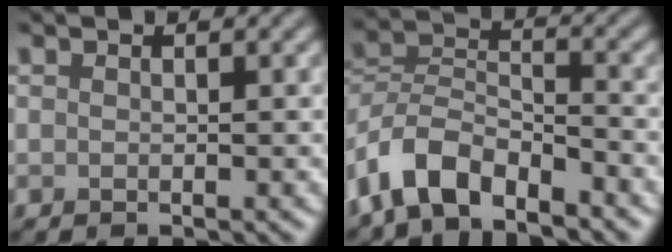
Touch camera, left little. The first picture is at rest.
{"total": 6.4, "force": [-4.9, 2.6, 3.0], "torque": [-0.050, 0.002, -0.101]}